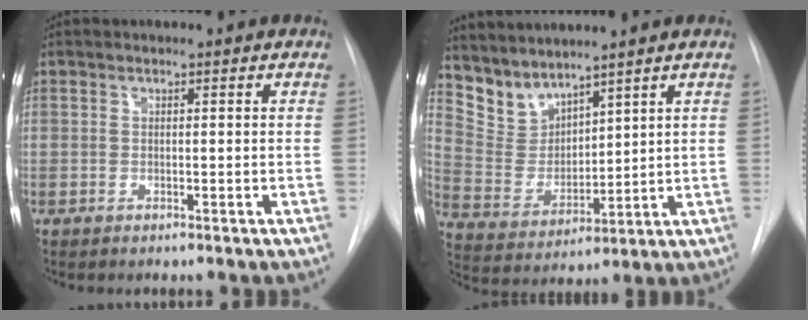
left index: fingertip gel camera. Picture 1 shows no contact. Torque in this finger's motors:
{"motor_torque": [0.00, -0.01, 0.00, -0.01]}